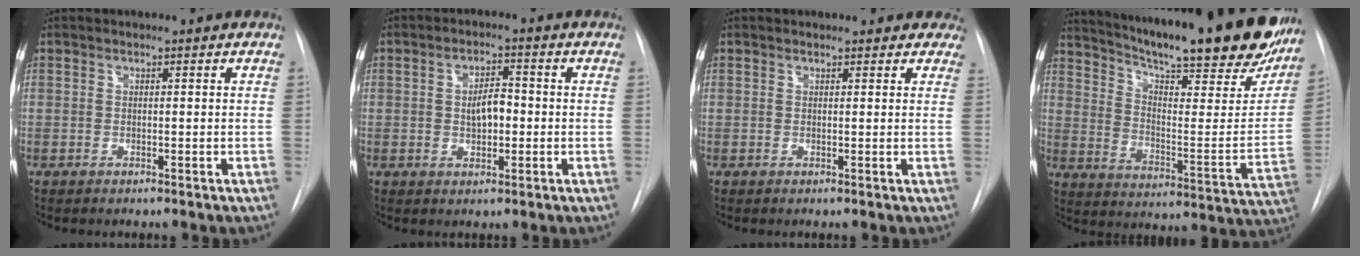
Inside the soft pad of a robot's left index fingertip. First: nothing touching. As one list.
[{"total": 4.2, "force": [-0.7, 2.0, 3.6], "torque": [-0.059, 0.000, -0.009]}, {"total": 6.1, "force": [5.3, 2.6, 1.2], "torque": [0.012, 0.002, 0.038]}, {"total": 32.0, "force": [25.9, 5.2, 18.1], "torque": [-0.269, -0.081, 0.338]}]